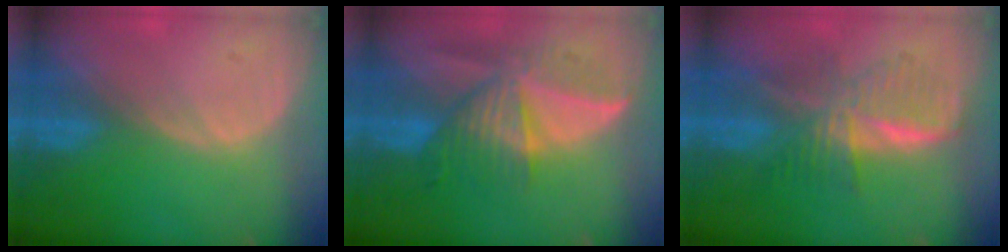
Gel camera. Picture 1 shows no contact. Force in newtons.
{"total": 8.2, "press": 7.8, "slide": 2.5}
{"total": 7.1, "press": 7.1, "slide": 0.2}